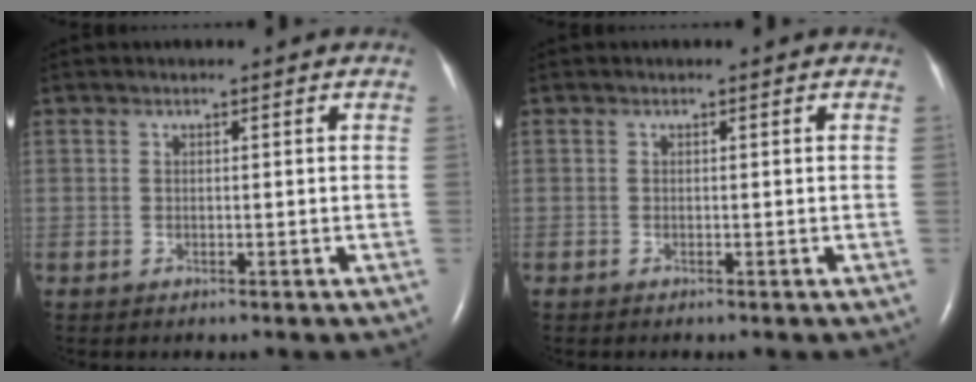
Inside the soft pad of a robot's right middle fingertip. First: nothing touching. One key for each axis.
{"total": 0.0}